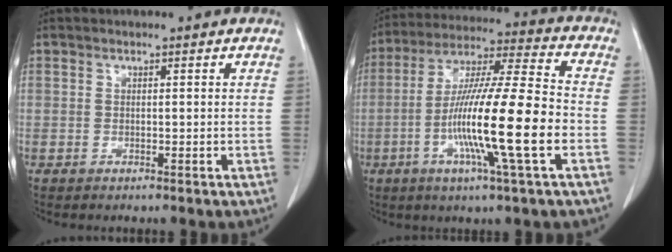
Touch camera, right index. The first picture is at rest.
{"total": 17.5, "force": [-4.5, -0.1, 16.9], "torque": [-0.312, -0.008, -0.085]}